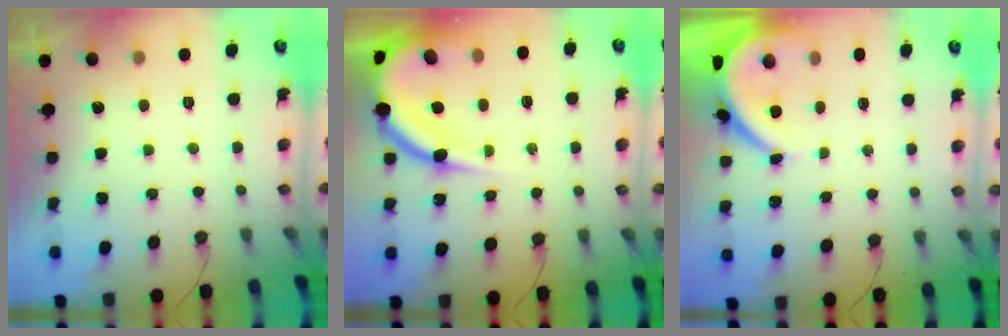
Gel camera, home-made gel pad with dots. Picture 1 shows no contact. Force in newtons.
{"total": 14.2, "press": 14.1, "slide": 1.6}
{"total": 6.3, "press": 6.3, "slide": 0.7}